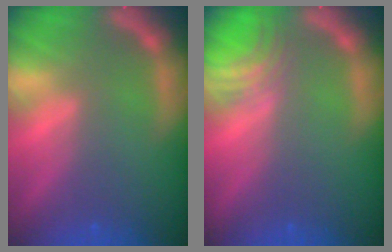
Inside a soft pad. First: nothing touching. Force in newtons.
{"total": 3.4}